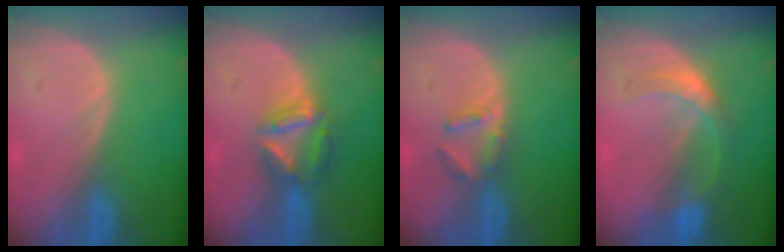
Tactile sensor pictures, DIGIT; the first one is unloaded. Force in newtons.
{"total": 6.1, "press": 5.5, "slide": 2.7}
{"total": 3.3, "press": 3.2, "slide": 0.4}
{"total": 5.2, "press": 4.8, "slide": 1.9}